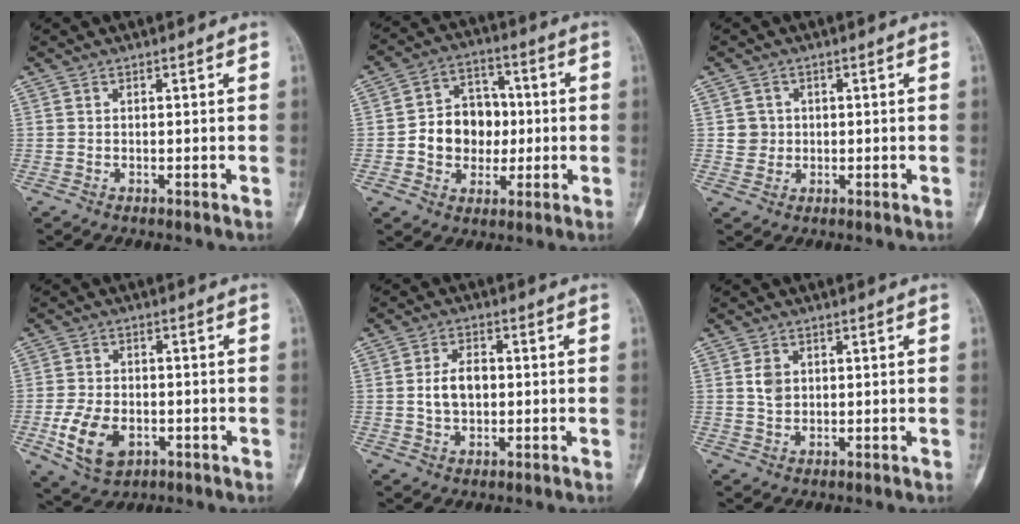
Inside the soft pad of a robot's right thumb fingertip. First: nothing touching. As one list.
[{"total": 11.9, "force": [-0.6, 9.9, 6.7], "torque": [-0.057, 0.028, -0.011]}, {"total": 2.9, "force": [0.3, 2.9, 0.4], "torque": [0.013, 0.004, 0.005]}, {"total": 9.5, "force": [-2.8, 6.2, 6.6], "torque": [-0.118, 0.003, -0.041]}, {"total": 6.1, "force": [0.2, 4.1, 4.5], "torque": [-0.072, 0.009, 0.004]}, {"total": 3.2, "force": [0.8, 2.5, 1.9], "torque": [-0.022, -0.003, 0.016]}]